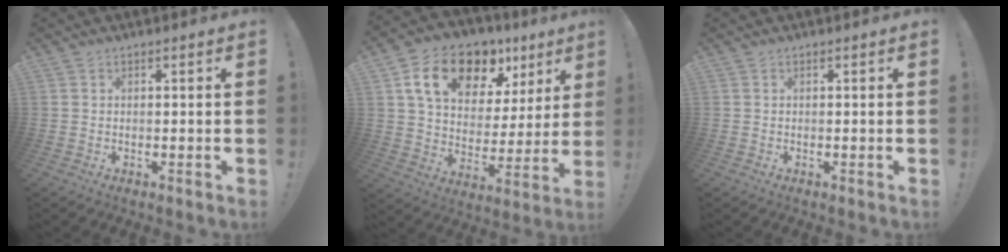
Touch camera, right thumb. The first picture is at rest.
{"total": 18.9, "force": [10.5, 11.3, 11.0], "torque": [-0.177, -0.046, 0.193]}
{"total": 0.0}